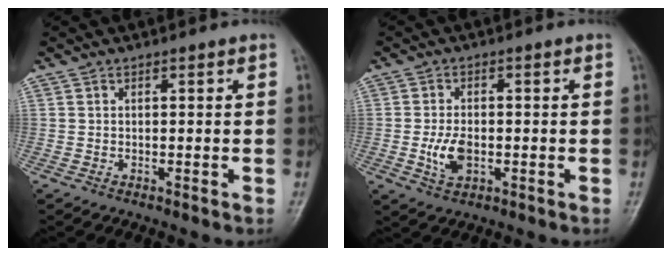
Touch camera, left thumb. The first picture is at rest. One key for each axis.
{"total": 5.2, "fx": -1.0, "fy": 3.0, "fz": 4.1, "tx": -0.077, "ty": -0.001, "tz": -0.016}